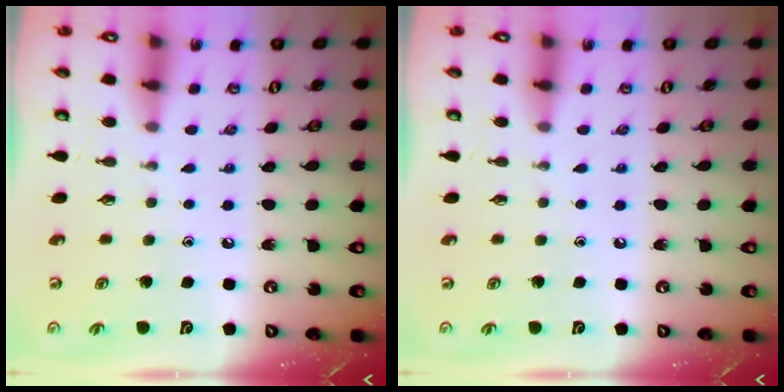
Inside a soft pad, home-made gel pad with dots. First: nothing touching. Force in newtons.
{"total": 0.0}